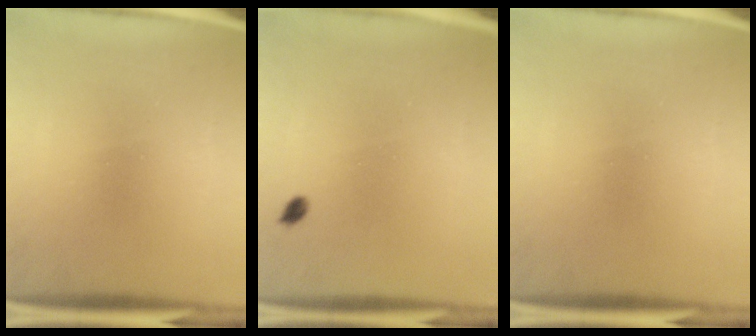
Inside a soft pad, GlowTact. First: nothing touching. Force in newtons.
{"total": 1.0}
{"total": 0.0}